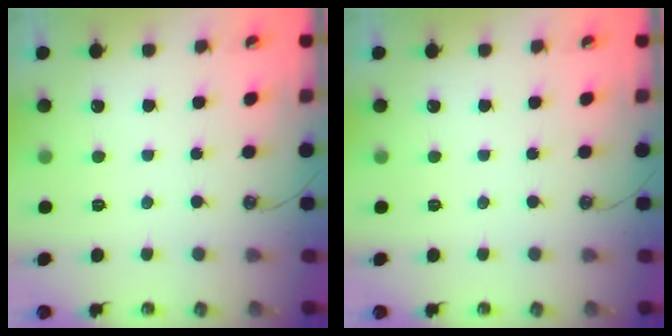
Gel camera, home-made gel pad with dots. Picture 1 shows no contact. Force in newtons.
{"total": 0.0}